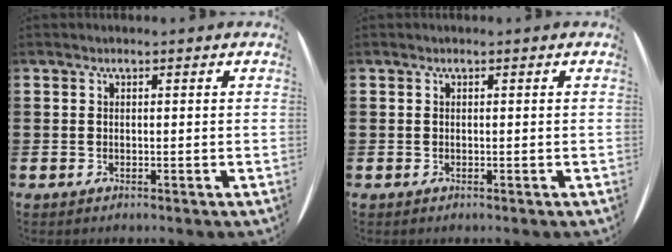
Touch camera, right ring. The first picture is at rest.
{"total": 0.0}